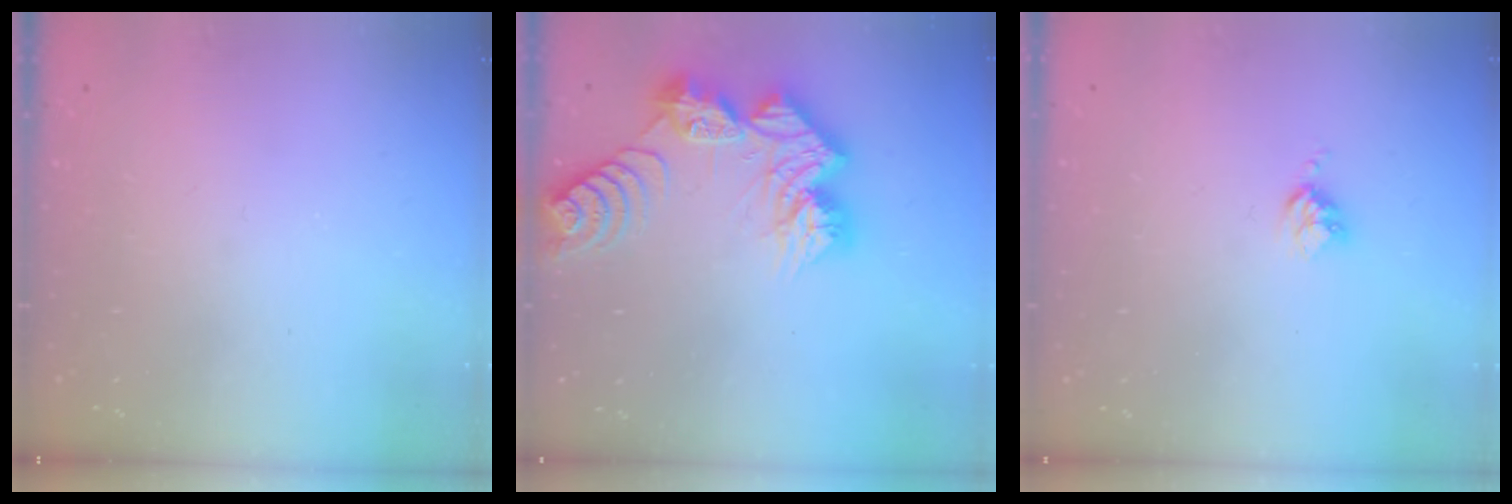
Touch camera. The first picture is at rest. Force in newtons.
{"total": 15.9, "press": 15.8, "slide": 1.3}
{"total": 3.4, "press": 3.4, "slide": 0.4}